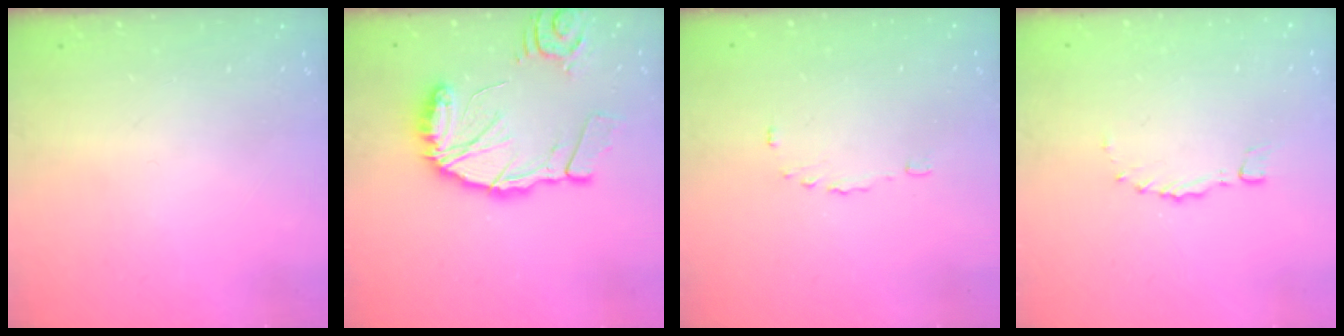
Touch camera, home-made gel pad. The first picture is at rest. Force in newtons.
{"total": 15.2, "press": 15.1, "slide": 1.7}
{"total": 2.9, "press": 2.9, "slide": 0.5}
{"total": 0.0}